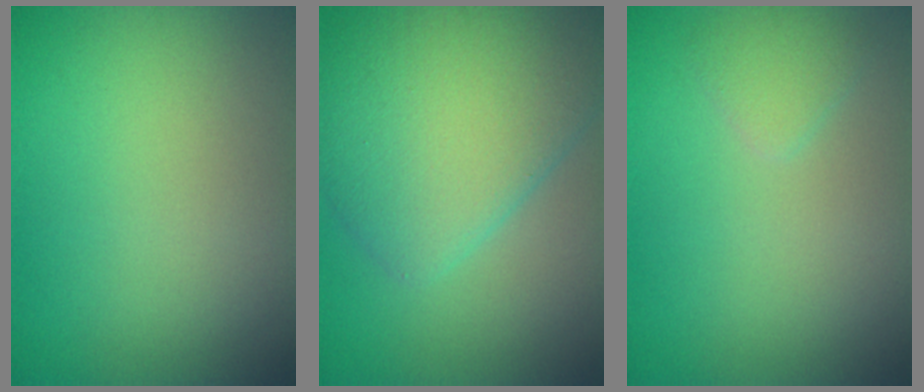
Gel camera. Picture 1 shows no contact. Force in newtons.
{"total": 8.4, "press": 8.4, "slide": 0.5}
{"total": 1.2, "press": 1.2, "slide": 0.1}